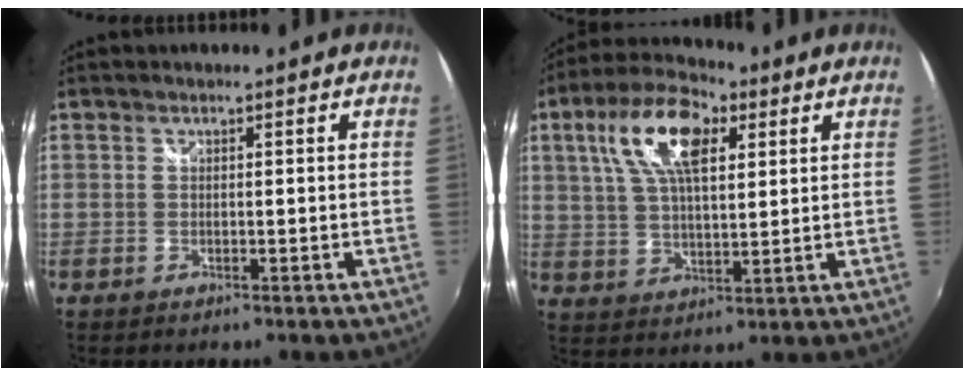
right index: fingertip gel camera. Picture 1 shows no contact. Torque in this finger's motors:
{"motor_torque": [1.28, 0.85, 0.76, 0.13]}